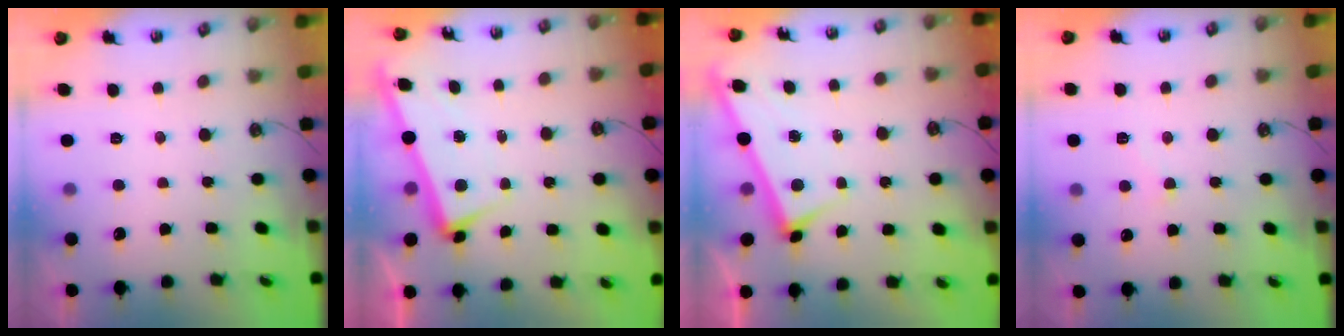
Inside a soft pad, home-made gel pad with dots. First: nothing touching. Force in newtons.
{"total": 3.3, "press": 3.2, "slide": 1.0}
{"total": 2.9, "press": 2.9, "slide": 0.1}
{"total": 2.7, "press": 2.7, "slide": 0.5}